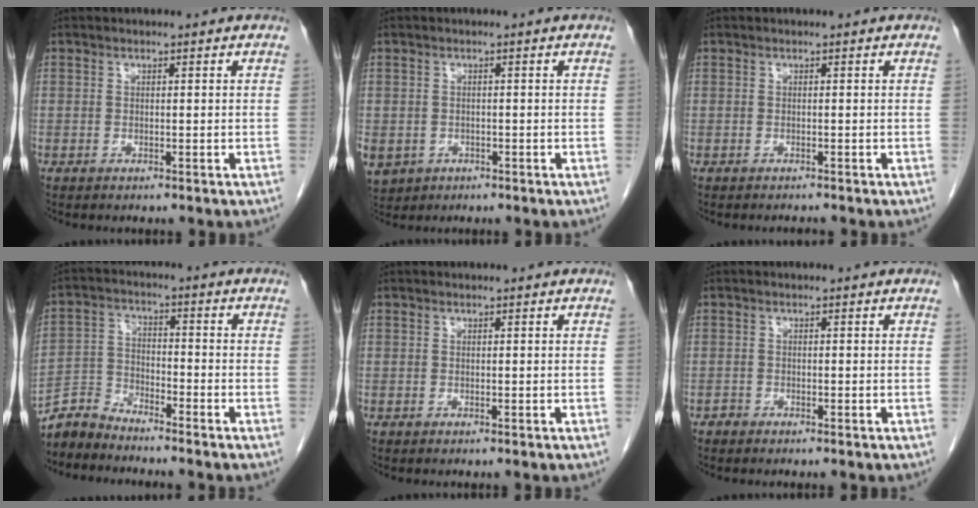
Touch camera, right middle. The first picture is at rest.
{"total": 7.9, "force": [-3.3, 6.6, 2.6], "torque": [-0.075, -0.001, -0.045]}
{"total": 0.8, "force": [-0.8, -0.1, 0.0], "torque": [-0.003, -0.004, -0.008]}
{"total": 5.3, "force": [-5.3, 0.7, -0.2], "torque": [0.006, 0.002, -0.103]}
{"total": 0.0}
{"total": 0.6, "force": [-0.5, 0.3, 0.0], "torque": [-0.002, 0.002, -0.012]}